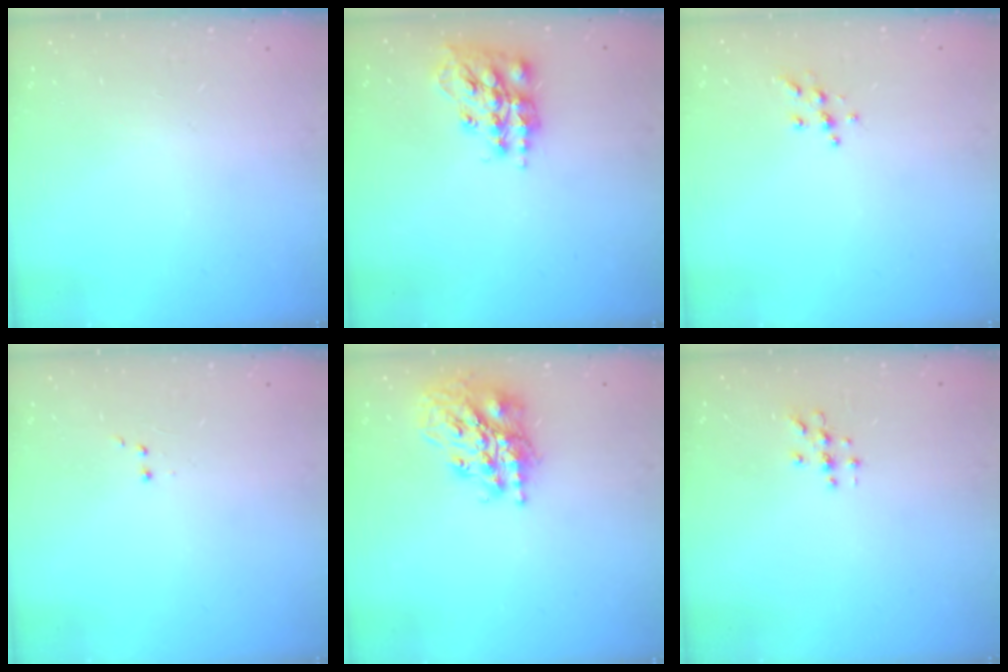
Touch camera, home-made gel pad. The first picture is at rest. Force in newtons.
{"total": 16.0, "press": 16.0, "slide": 1.2}
{"total": 5.3, "press": 5.2, "slide": 0.2}
{"total": 1.9, "press": 1.8, "slide": 0.5}
{"total": 19.9, "press": 19.8, "slide": 2.4}
{"total": 2.9, "press": 2.9, "slide": 0.3}